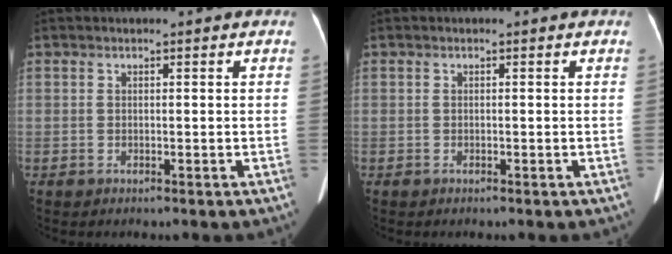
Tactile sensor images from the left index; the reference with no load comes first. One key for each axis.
{"total": 0.0}